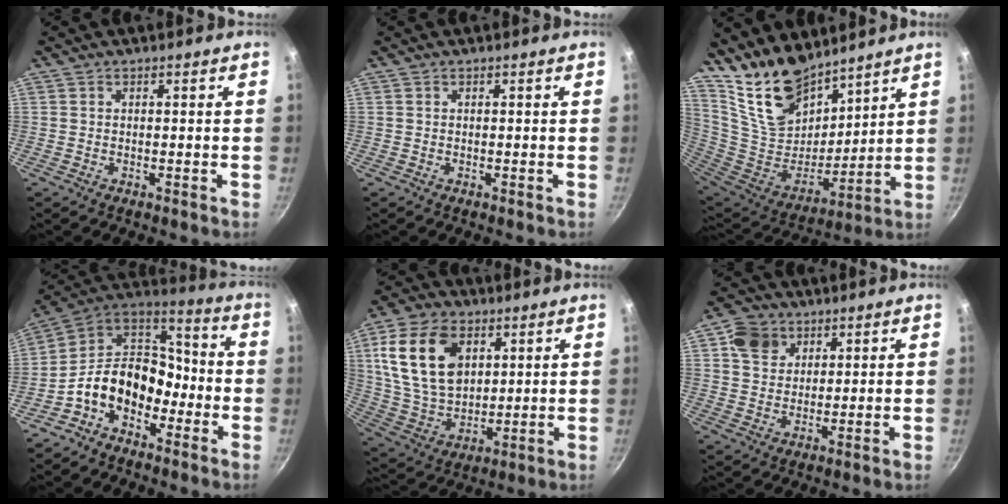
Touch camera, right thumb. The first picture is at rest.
{"total": 0.0}
{"total": 18.8, "force": [14.3, 9.1, 8.1], "torque": [-0.119, -0.110, 0.279]}
{"total": 15.3, "force": [-5.9, 10.9, 8.9], "torque": [-0.115, 0.073, -0.130]}
{"total": 18.5, "force": [5.8, 12.3, 12.6], "torque": [-0.215, -0.010, 0.119]}
{"total": 6.8, "force": [3.2, 5.5, 2.6], "torque": [-0.017, -0.002, 0.056]}